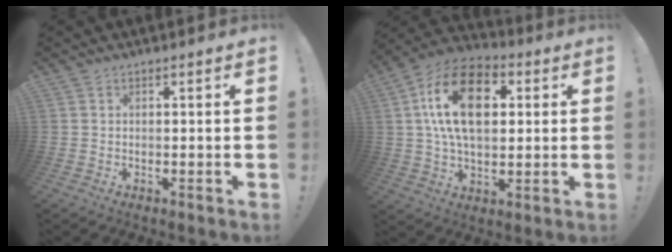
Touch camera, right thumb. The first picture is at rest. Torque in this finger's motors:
{"motor_torque": [1.49, 3.52, 0.60, 0.07, 0.06]}